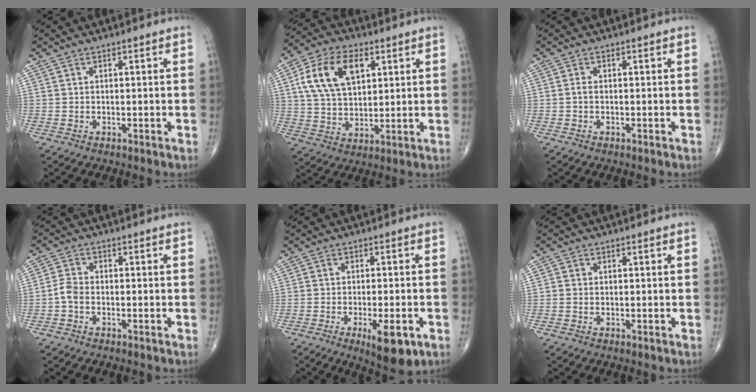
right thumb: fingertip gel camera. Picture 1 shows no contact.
{"total": 14.2, "force": [4.8, 8.5, 10.3], "torque": [-0.177, -0.002, 0.091]}
{"total": 1.0, "force": [-0.2, 0.6, 0.8], "torque": [-0.014, 0.001, -0.004]}
{"total": 2.6, "force": [-1.0, 1.6, 1.8], "torque": [-0.040, 0.010, -0.028]}
{"total": 8.6, "force": [-3.6, 2.7, 7.3], "torque": [-0.103, -0.004, -0.045]}
{"total": 0.7, "force": [-0.1, 0.7, 0.2], "torque": [0.000, 0.002, -0.005]}